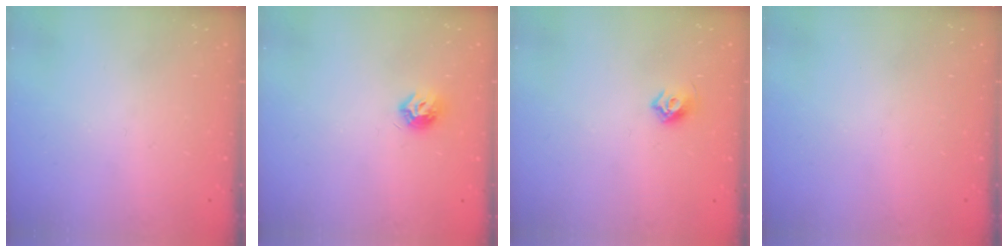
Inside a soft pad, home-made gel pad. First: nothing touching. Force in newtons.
{"total": 6.5, "press": 6.5, "slide": 0.3}
{"total": 5.5, "press": 5.3, "slide": 1.2}
{"total": 0.0}